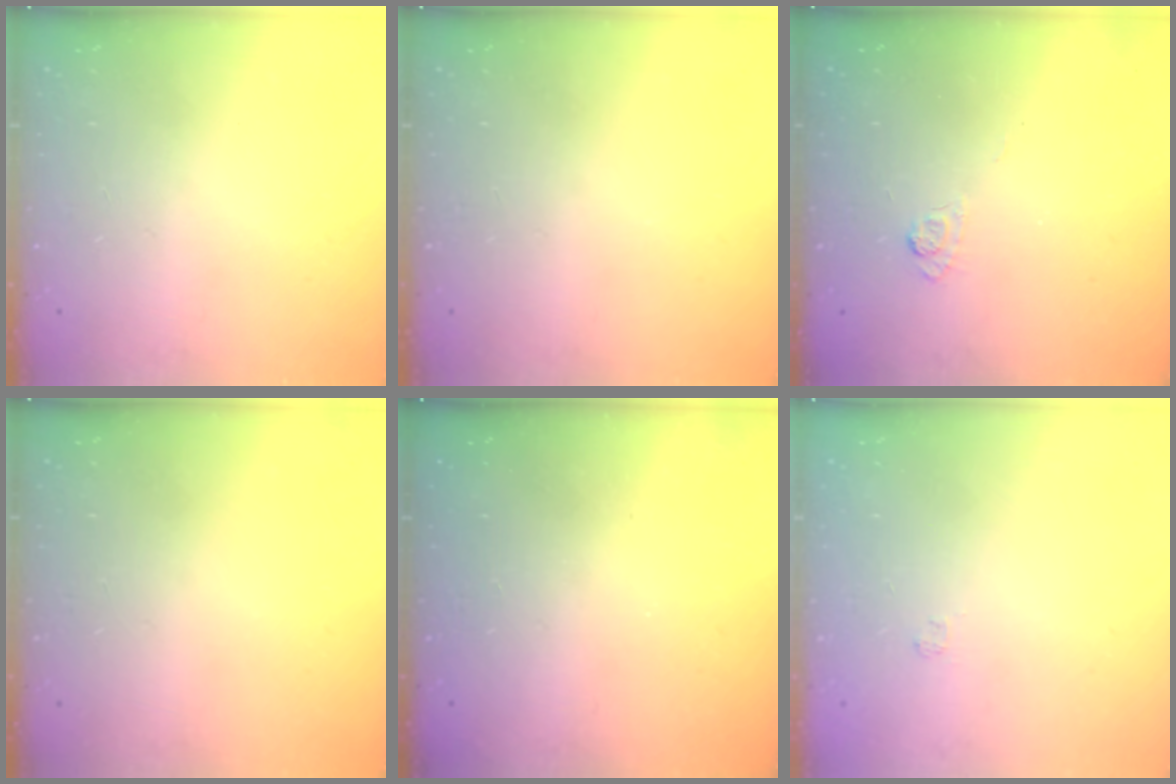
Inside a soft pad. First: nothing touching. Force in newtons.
{"total": 0.0}
{"total": 3.3, "press": 3.0, "slide": 1.4}
{"total": 0.0}
{"total": 2.3, "press": 2.2, "slide": 0.8}
{"total": 1.7, "press": 1.2, "slide": 1.1}